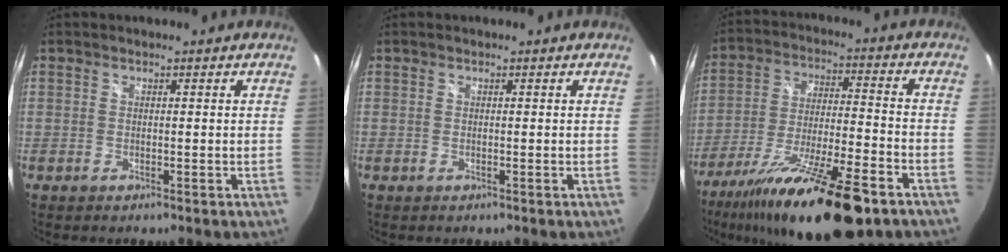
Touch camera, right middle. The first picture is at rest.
{"total": 0.0}
{"total": 23.0, "force": [-16.0, 4.4, 16.0], "torque": [-0.294, -0.045, -0.262]}